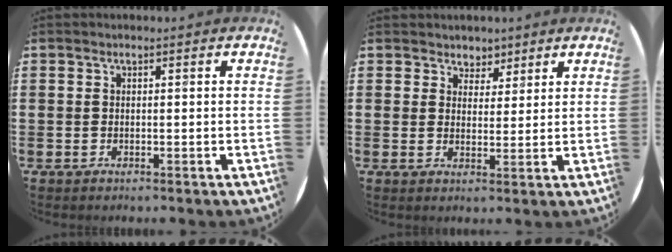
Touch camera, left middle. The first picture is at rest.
{"total": 3.1, "force": [2.6, 1.6, -0.1], "torque": [-0.005, 0.000, 0.050]}